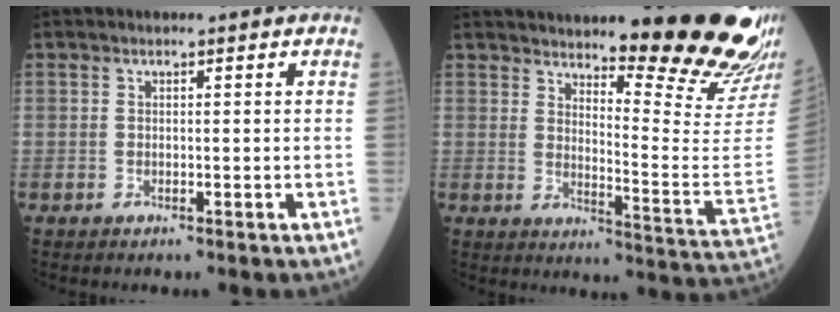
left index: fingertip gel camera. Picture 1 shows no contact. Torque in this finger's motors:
{"motor_torque": [1.03, -1.11, 0.35, 0.12]}